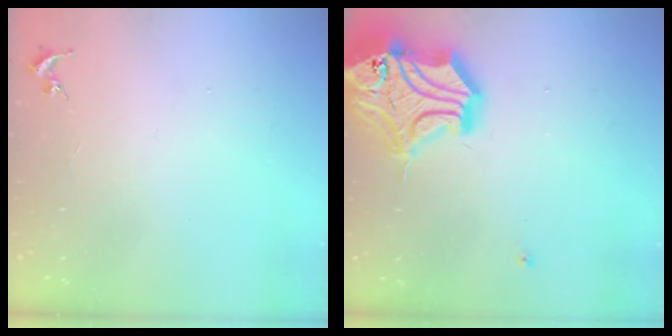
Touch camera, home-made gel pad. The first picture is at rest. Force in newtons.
{"total": 23.5, "press": 23.3, "slide": 3.4}